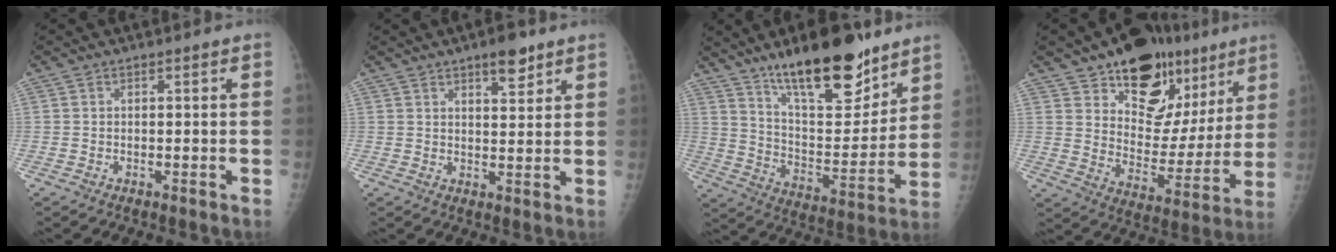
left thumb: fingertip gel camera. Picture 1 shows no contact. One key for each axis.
{"total": 5.5, "fx": 3.7, "fy": 1.9, "fz": 3.6, "tx": -0.039, "ty": -0.021, "tz": 0.053}
{"total": 21.5, "fx": 15.1, "fy": 7.4, "fz": 13.4, "tx": -0.167, "ty": -0.086, "tz": 0.250}
{"total": 21.8, "fx": 13.3, "fy": 12.7, "fz": 11.7, "tx": -0.110, "ty": -0.056, "tz": 0.203}